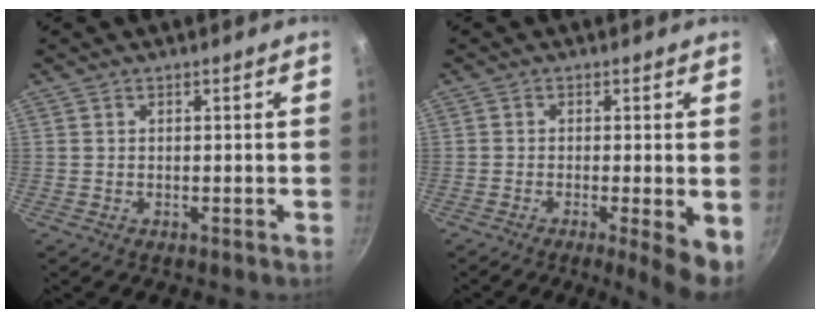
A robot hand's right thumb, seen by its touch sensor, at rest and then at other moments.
{"total": 6.3, "force": [-1.7, 1.1, 6.0], "torque": [-0.081, -0.005, -0.024]}